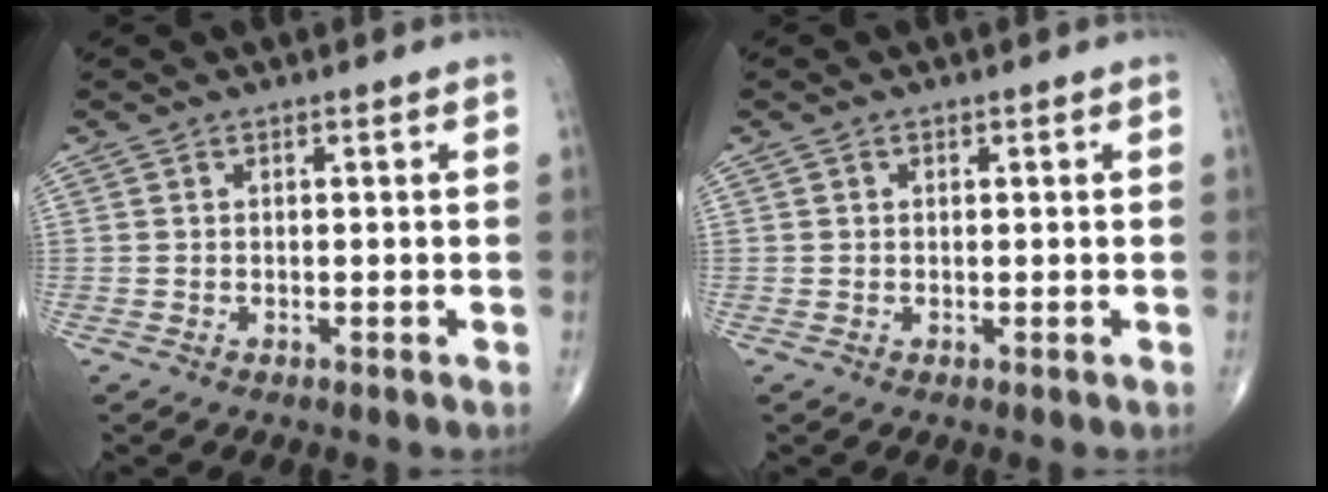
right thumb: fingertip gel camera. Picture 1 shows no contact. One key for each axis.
{"total": 0.5, "fx": 0.2, "fy": 0.5, "fz": 0.1, "tx": 0.001, "ty": 0.000, "tz": 0.003}